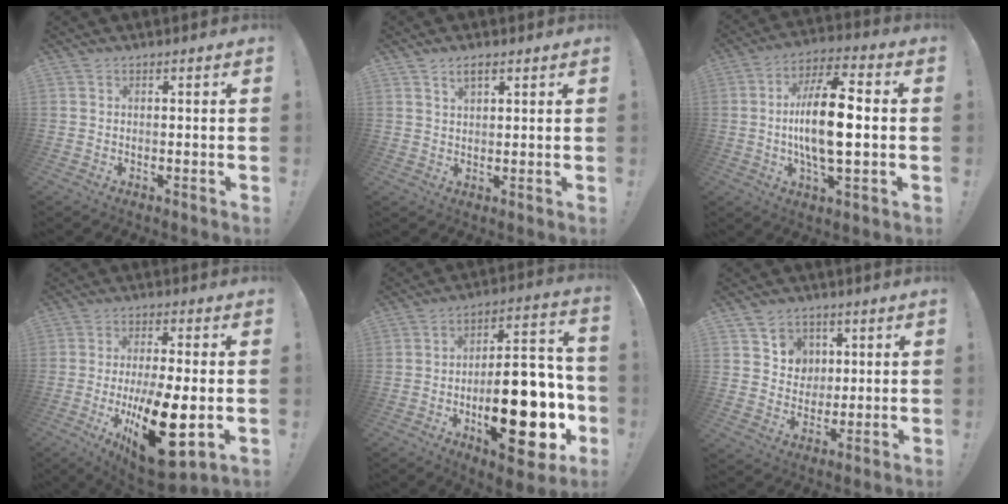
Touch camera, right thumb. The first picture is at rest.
{"total": 3.4, "force": [2.0, 1.6, 2.1], "torque": [-0.029, -0.007, 0.035]}
{"total": 16.6, "force": [-0.9, 6.2, 15.4], "torque": [-0.285, 0.001, -0.026]}
{"total": 20.5, "force": [-5.7, 7.3, 18.3], "torque": [-0.312, 0.017, -0.075]}
{"total": 27.0, "force": [-8.0, 12.0, 22.9], "torque": [-0.345, 0.051, -0.110]}
{"total": 7.2, "force": [3.3, 6.4, 0.8], "torque": [-0.006, -0.031, 0.066]}